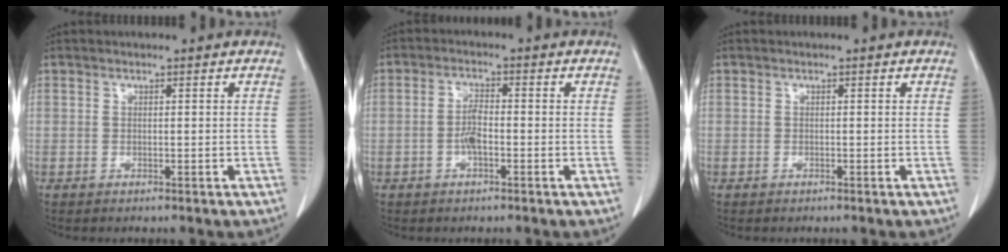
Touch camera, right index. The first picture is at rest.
{"total": 3.3, "force": [-0.9, 1.0, 3.0], "torque": [-0.062, 0.003, -0.019]}
{"total": 0.0}